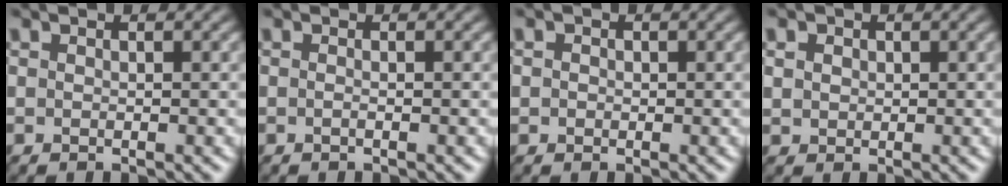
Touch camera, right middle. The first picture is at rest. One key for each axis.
{"total": 0.7, "fx": -0.2, "fy": 0.2, "fz": 0.6, "tx": -0.011, "ty": -0.006, "tz": -0.009}
{"total": 0.7, "fx": 0.1, "fy": 0.7, "fz": 0.2, "tx": 0.000, "ty": -0.004, "tz": -0.003}
{"total": 1.3, "fx": 0.5, "fy": 1.1, "fz": 0.5, "tx": -0.007, "ty": 0.000, "tz": 0.008}